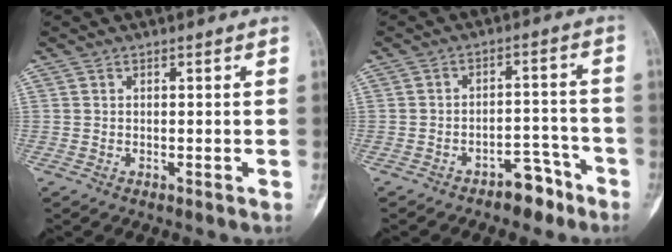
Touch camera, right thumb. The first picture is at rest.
{"total": 6.1, "force": [-4.3, 3.3, 2.8], "torque": [-0.017, 0.051, -0.061]}